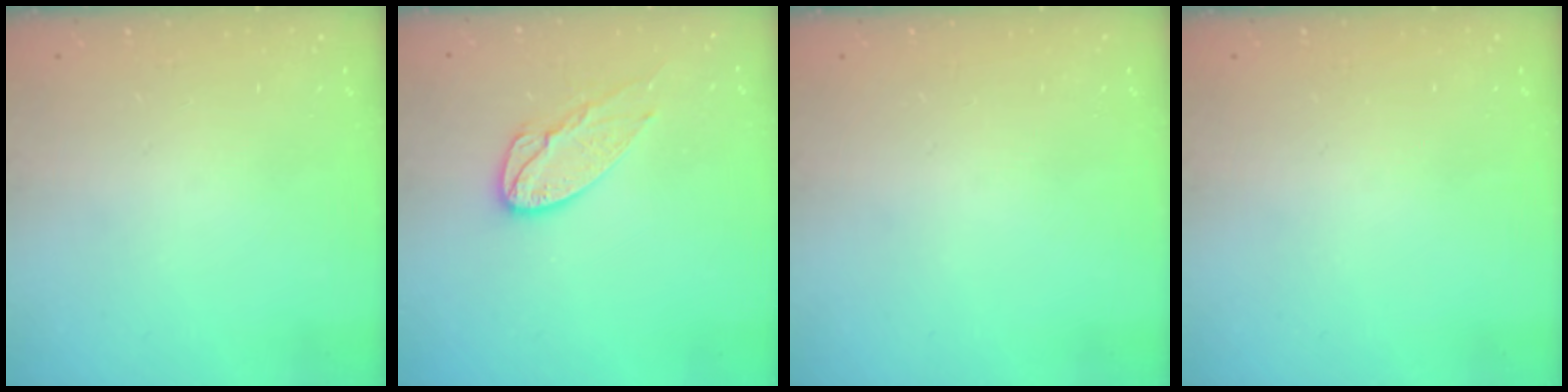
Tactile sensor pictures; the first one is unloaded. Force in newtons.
{"total": 9.8, "press": 9.8, "slide": 0.6}
{"total": 0.0}
{"total": 0.0}